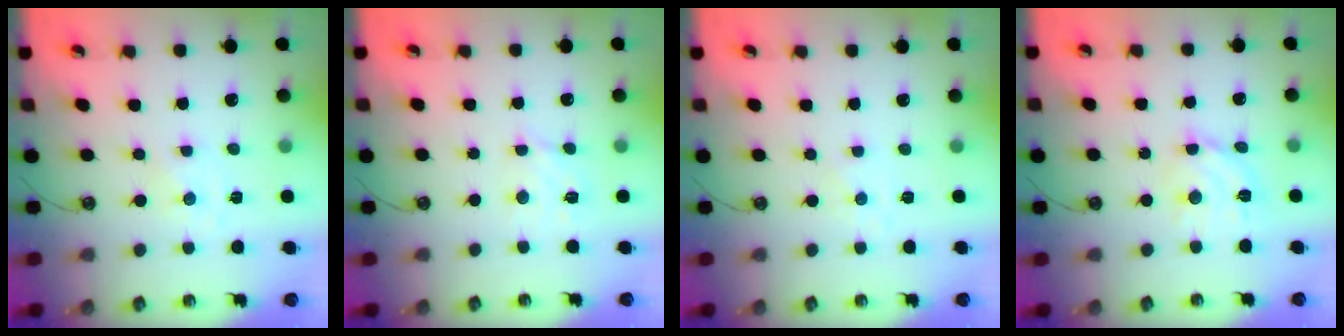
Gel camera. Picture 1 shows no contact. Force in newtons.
{"total": 6.4, "press": 6.3, "slide": 1.0}
{"total": 0.8, "press": 0.7, "slide": 0.4}
{"total": 11.0, "press": 10.9, "slide": 0.8}